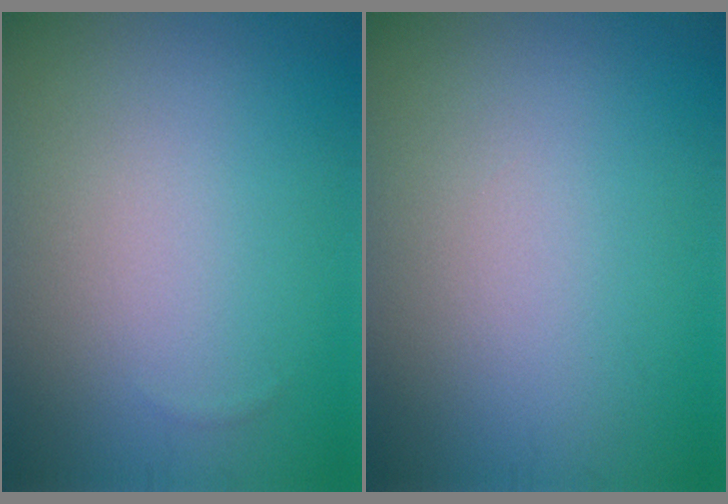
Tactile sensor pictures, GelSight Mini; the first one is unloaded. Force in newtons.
{"total": 0.0}